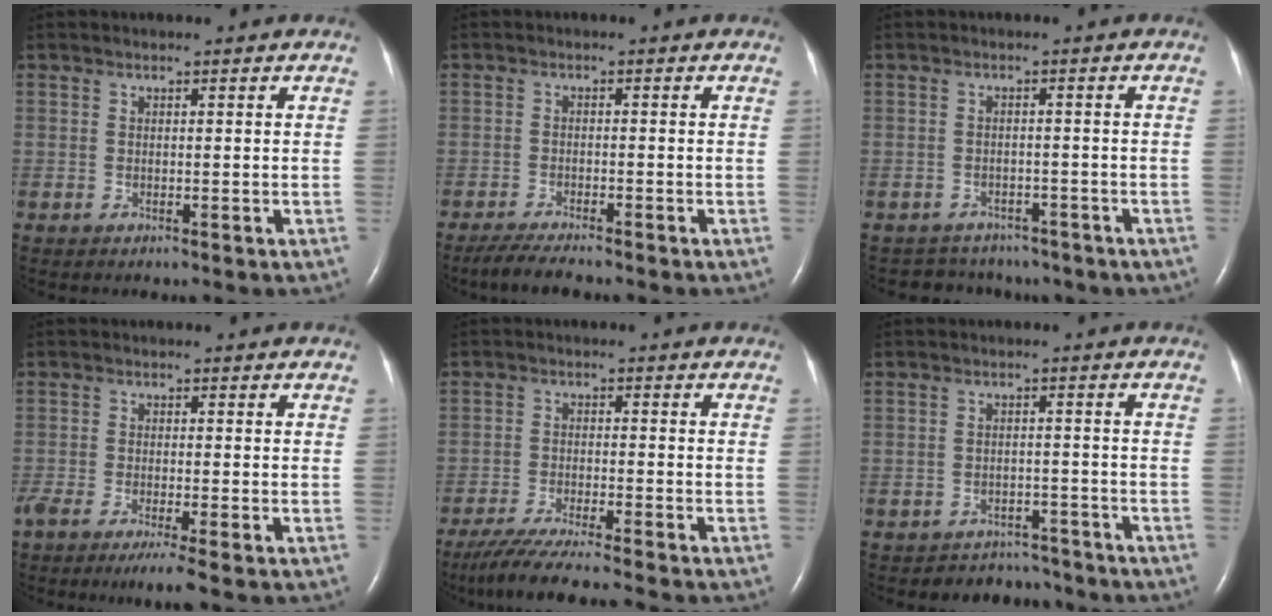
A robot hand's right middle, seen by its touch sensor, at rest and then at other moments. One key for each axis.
{"total": 4.7, "fx": -4.0, "fy": 0.2, "fz": 2.5, "tx": -0.050, "ty": -0.016, "tz": -0.069}
{"total": 7.2, "fx": -5.8, "fy": 4.2, "fz": 1.0, "tx": -0.022, "ty": 0.015, "tz": -0.062}
{"total": 5.8, "fx": -4.3, "fy": -0.1, "fz": 4.0, "tx": -0.064, "ty": -0.016, "tz": -0.072}
{"total": 9.8, "fx": -8.5, "fy": -1.2, "fz": 4.7, "tx": -0.071, "ty": -0.035, "tz": -0.141}
{"total": 5.4, "fx": -4.9, "fy": 2.0, "fz": -1.1, "tx": 0.018, "ty": 0.018, "tz": -0.068}